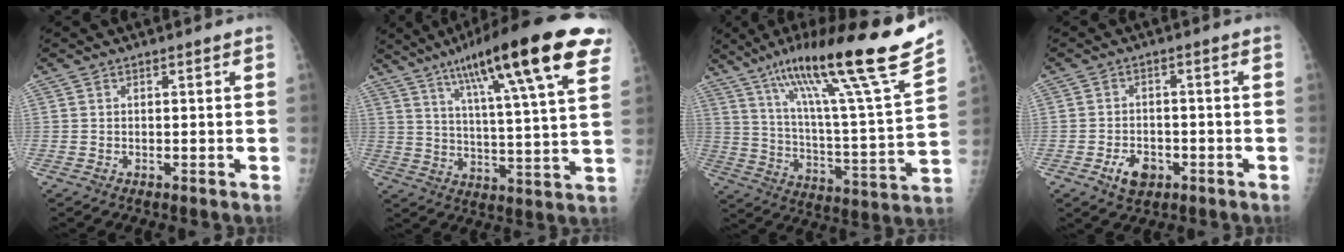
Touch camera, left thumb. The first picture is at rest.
{"total": 24.1, "force": [13.4, 3.6, 19.8], "torque": [-0.294, -0.021, 0.197]}
{"total": 27.2, "force": [18.6, 1.7, 19.7], "torque": [-0.298, -0.068, 0.300]}
{"total": 5.1, "force": [-2.4, 3.4, 2.9], "torque": [-0.039, 0.013, -0.035]}